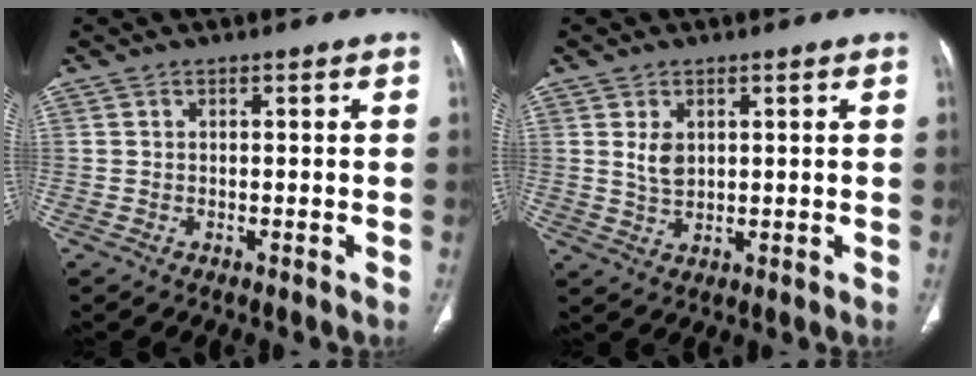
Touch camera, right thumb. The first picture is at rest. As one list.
[{"total": 3.7, "force": [1.1, 2.4, 2.6], "torque": [-0.042, -0.010, 0.028]}]